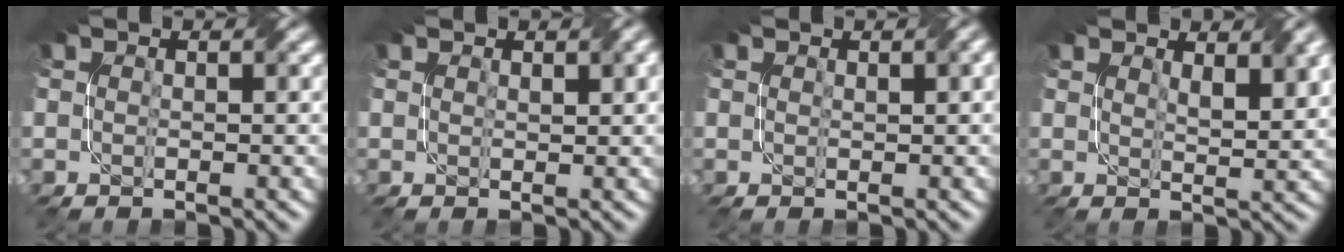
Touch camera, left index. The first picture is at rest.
{"total": 1.4, "force": [0.9, 0.3, 1.1], "torque": [-0.013, 0.000, 0.016]}
{"total": 1.1, "force": [0.6, 0.1, 0.9], "torque": [-0.011, 0.001, 0.010]}
{"total": 4.4, "force": [2.5, 1.3, 3.4], "torque": [-0.048, 0.000, 0.045]}